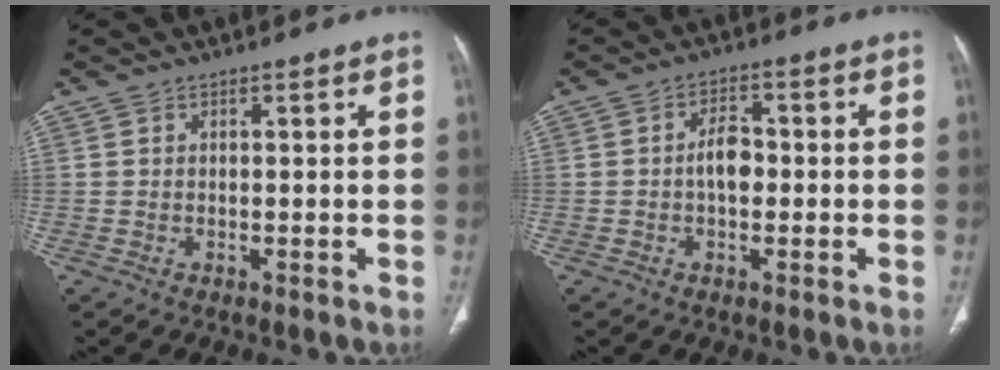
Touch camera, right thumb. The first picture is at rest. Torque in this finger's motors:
{"motor_torque": [0.84, 0.81, 0.66, -0.56, 0.02]}